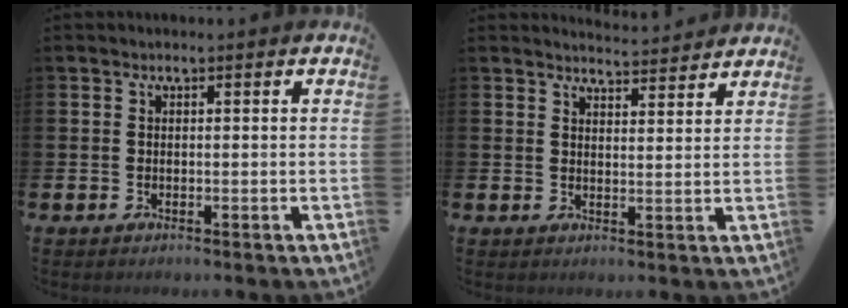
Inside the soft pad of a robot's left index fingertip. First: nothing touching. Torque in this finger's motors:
{"motor_torque": [0.00, -2.14, 0.00, 0.04]}